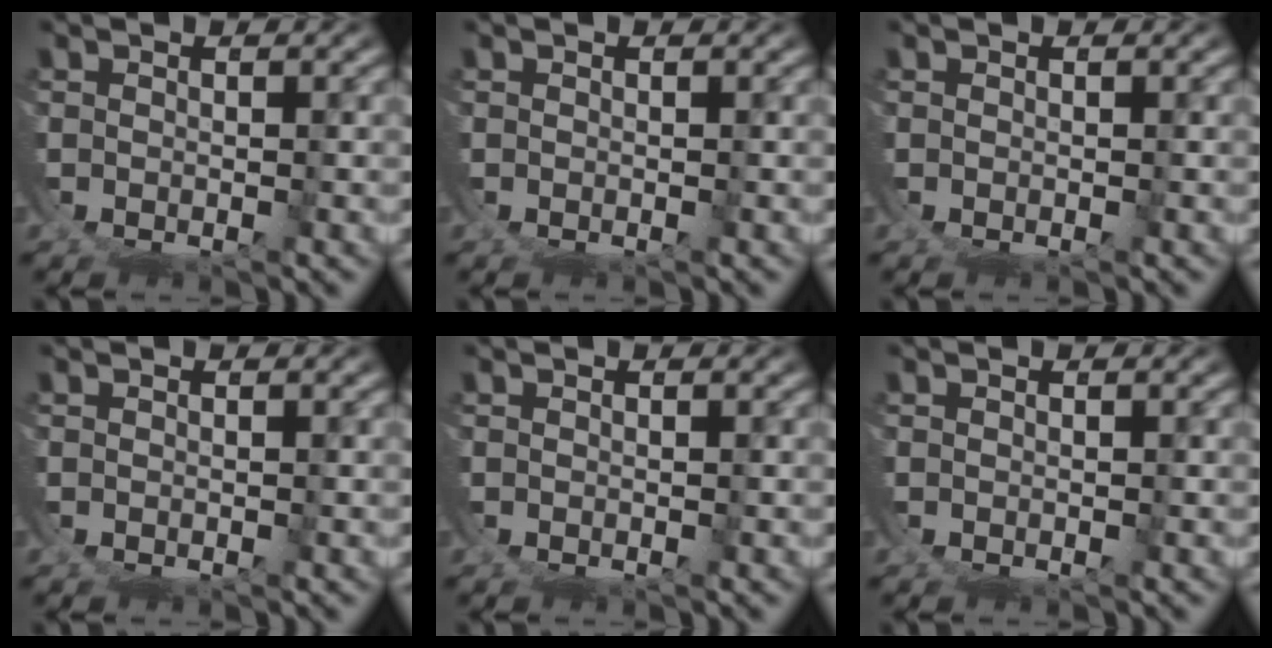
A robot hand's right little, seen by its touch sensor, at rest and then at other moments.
{"total": 0.0}
{"total": 0.0}
{"total": 0.0}
{"total": 0.0}
{"total": 0.0}